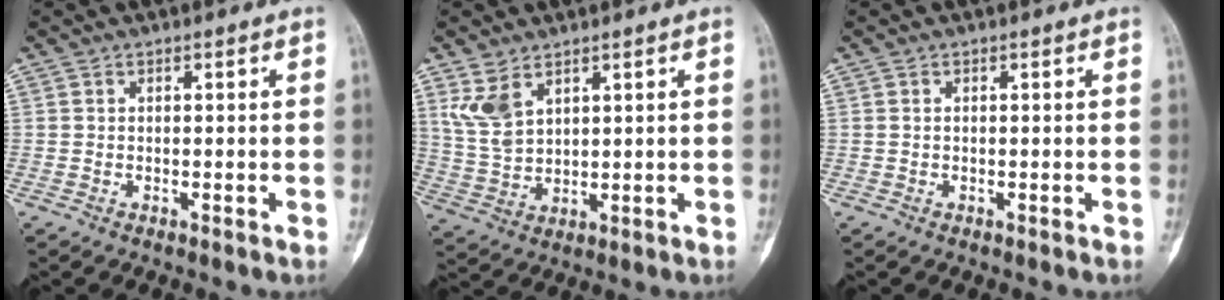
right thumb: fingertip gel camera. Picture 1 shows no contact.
{"total": 6.8, "force": [3.8, 3.8, 4.2], "torque": [-0.080, -0.012, 0.091]}
{"total": 0.0}